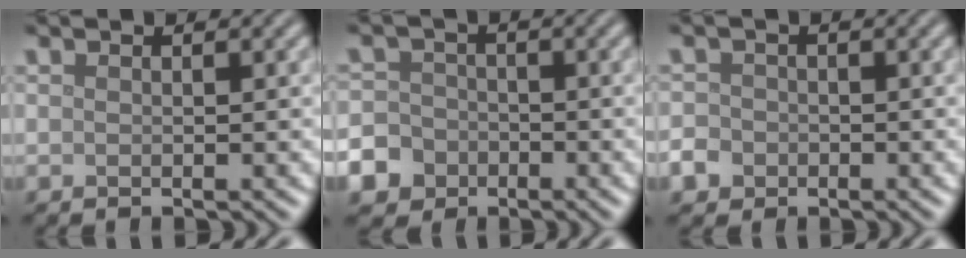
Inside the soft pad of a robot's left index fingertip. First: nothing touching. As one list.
[{"total": 6.8, "force": [-3.9, 5.4, 1.4], "torque": [-0.029, -0.021, -0.085]}, {"total": 2.4, "force": [-1.1, 2.0, 0.6], "torque": [-0.006, -0.002, -0.021]}]